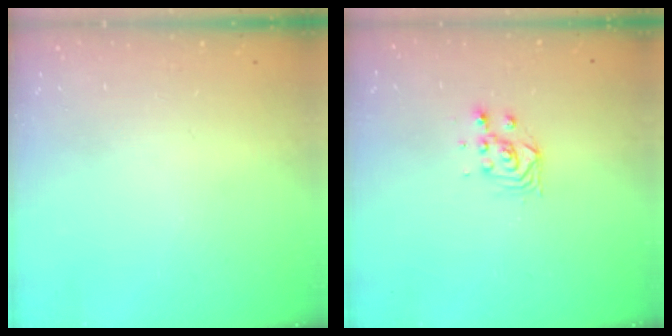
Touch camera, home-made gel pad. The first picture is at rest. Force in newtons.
{"total": 3.4, "press": 3.4, "slide": 0.1}